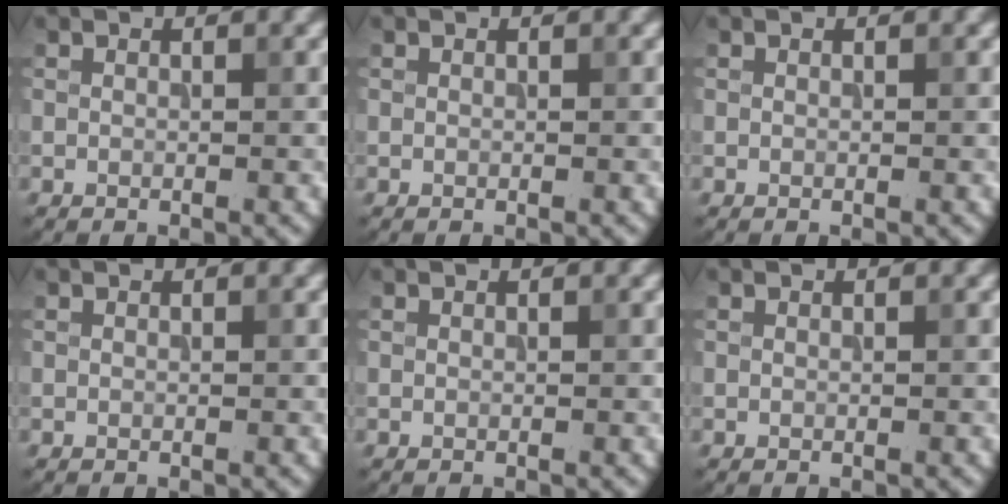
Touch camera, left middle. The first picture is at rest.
{"total": 0.0}
{"total": 0.0}
{"total": 0.0}
{"total": 0.0}
{"total": 0.0}